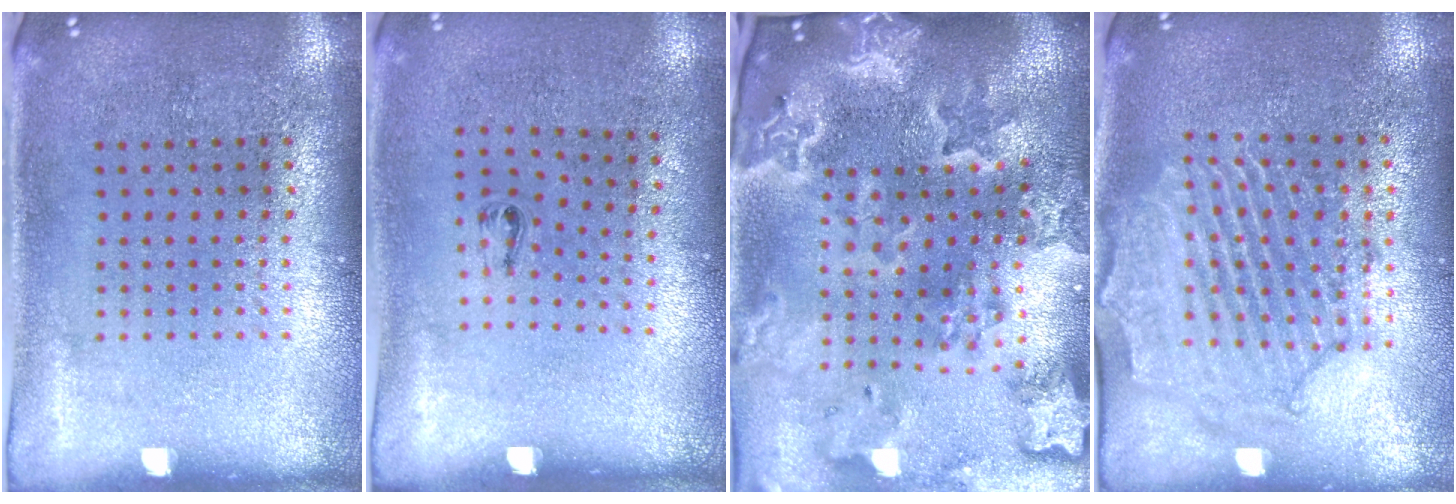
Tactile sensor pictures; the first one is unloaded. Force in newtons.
{"total": 0.5, "press": 0.2, "slide": 0.5}
{"total": 4.4, "press": 3.6, "slide": 2.6}
{"total": 2.3, "press": 2.1, "slide": 0.7}